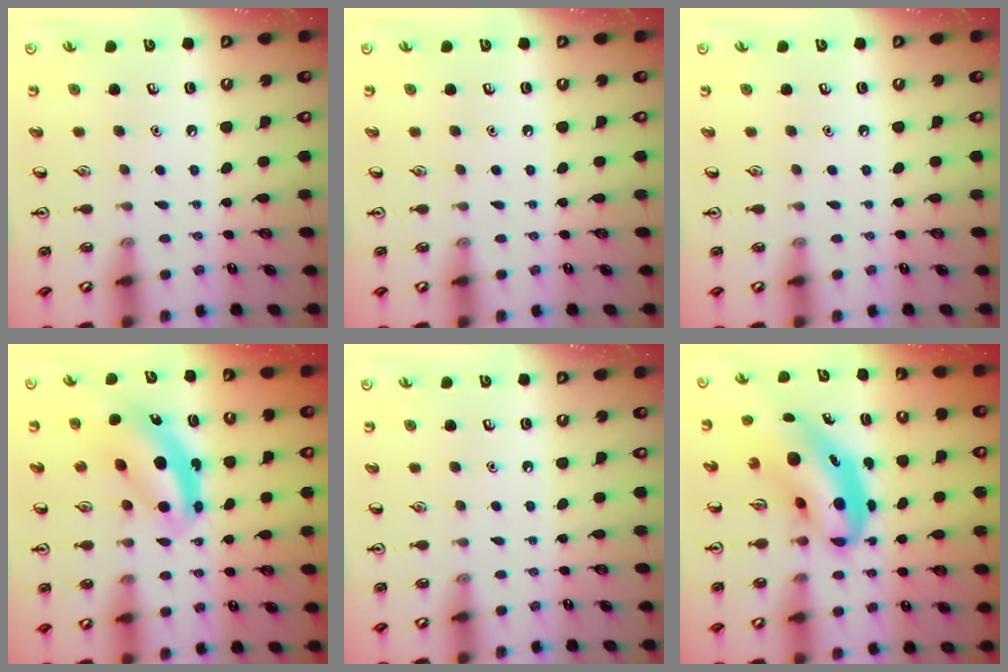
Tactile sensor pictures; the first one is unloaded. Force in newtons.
{"total": 0.0}
{"total": 0.0}
{"total": 5.6, "press": 5.5, "slide": 1.2}
{"total": 0.0}
{"total": 8.0, "press": 7.8, "slide": 2.1}